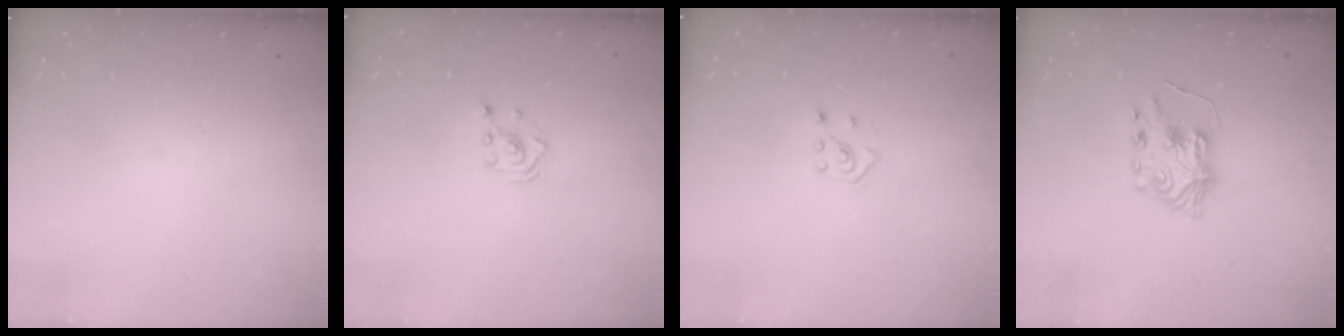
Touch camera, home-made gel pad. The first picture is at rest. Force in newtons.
{"total": 2.9, "press": 2.8, "slide": 0.3}
{"total": 4.2, "press": 4.1, "slide": 0.7}
{"total": 7.5, "press": 7.5, "slide": 0.8}